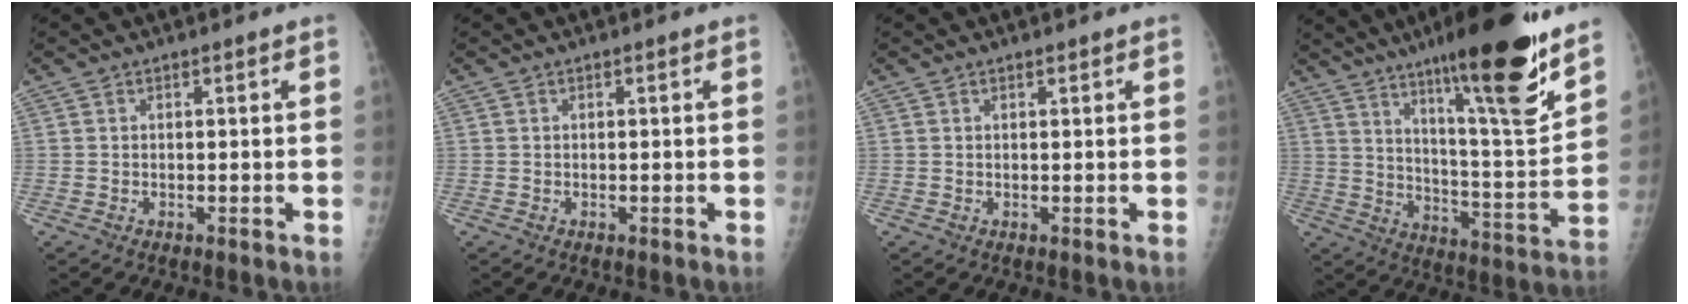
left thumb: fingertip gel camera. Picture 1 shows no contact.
{"total": 0.0}
{"total": 0.5, "force": [0.5, 0.2, 0.1], "torque": [-0.005, -0.004, 0.008]}
{"total": 22.4, "force": [14.9, 2.9, 16.4], "torque": [-0.227, -0.078, 0.239]}